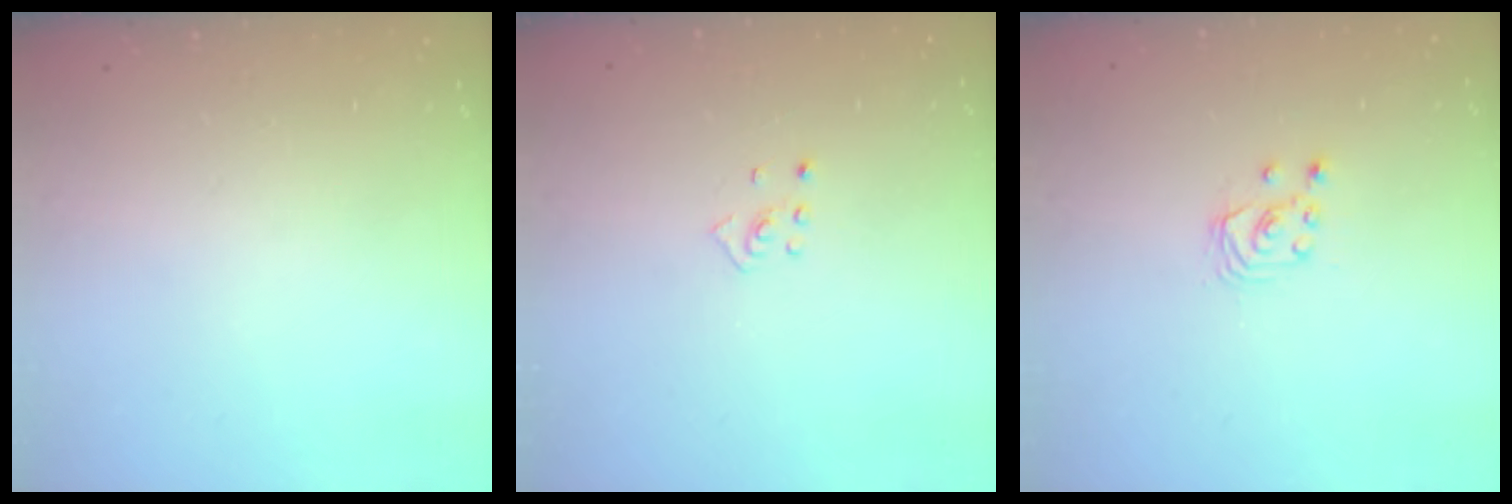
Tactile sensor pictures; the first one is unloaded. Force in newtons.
{"total": 2.0, "press": 1.9, "slide": 0.8}
{"total": 2.5, "press": 2.5, "slide": 0.3}